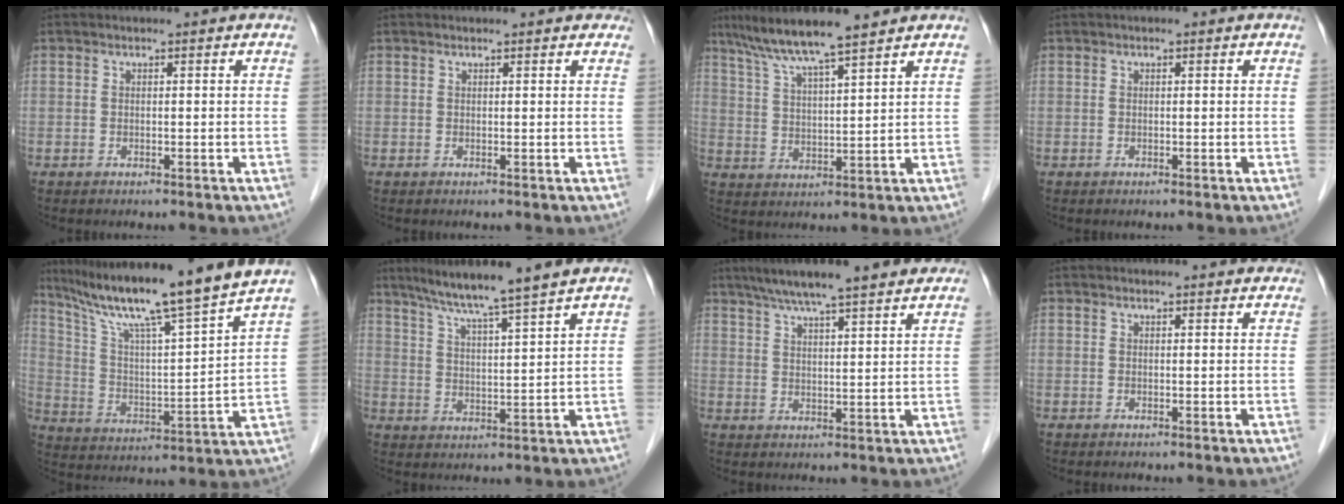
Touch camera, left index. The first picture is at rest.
{"total": 2.1, "force": [1.9, 0.8, 0.4], "torque": [-0.002, 0.012, 0.013]}
{"total": 9.1, "force": [7.3, -0.4, 5.3], "torque": [-0.094, 0.020, 0.130]}
{"total": 0.0}
{"total": 19.2, "force": [15.9, -1.9, 10.6], "torque": [-0.178, -0.018, 0.253]}
{"total": 10.1, "force": [8.4, -1.7, 5.3], "torque": [-0.087, 0.008, 0.136]}
{"total": 14.5, "force": [11.9, 1.3, 8.2], "torque": [-0.129, 0.035, 0.165]}
{"total": 5.5, "force": [5.3, 1.0, 1.2], "torque": [-0.005, 0.012, 0.046]}